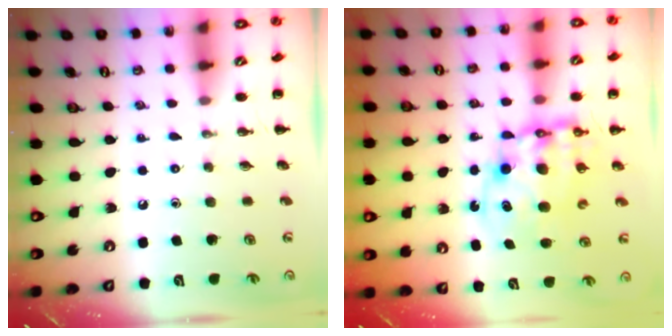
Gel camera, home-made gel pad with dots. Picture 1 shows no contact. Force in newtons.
{"total": 10.5, "press": 10.2, "slide": 2.5}